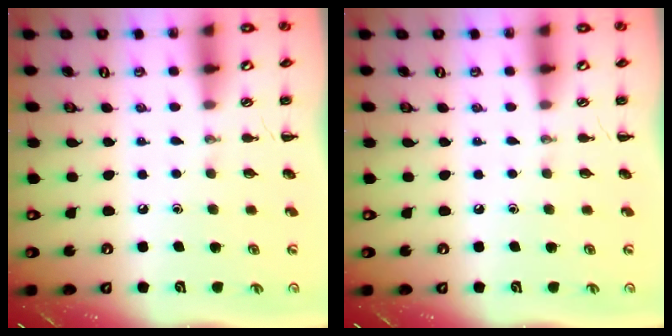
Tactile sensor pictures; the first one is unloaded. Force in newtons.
{"total": 0.0}